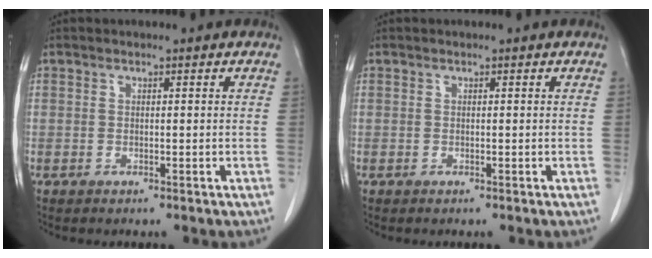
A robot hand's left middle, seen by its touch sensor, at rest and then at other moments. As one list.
[{"total": 0.0}]